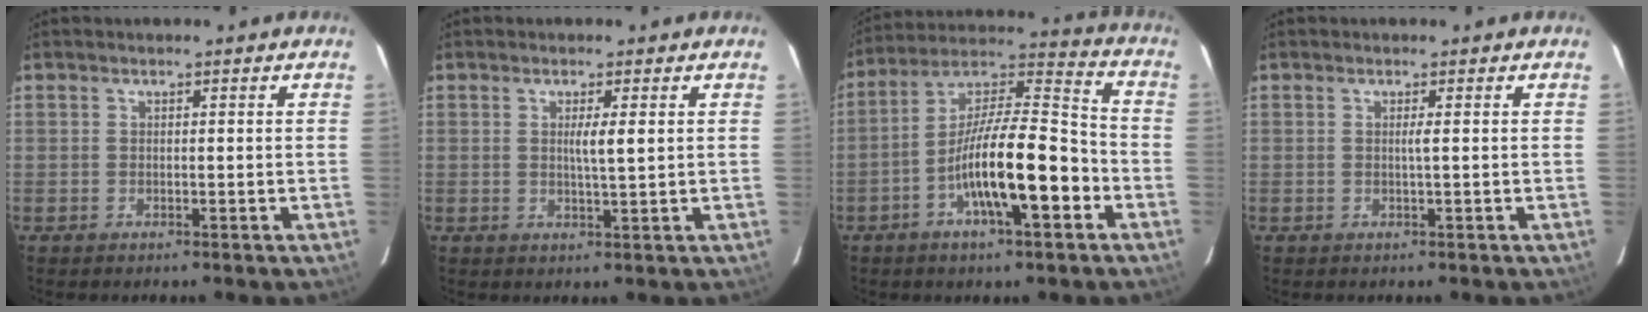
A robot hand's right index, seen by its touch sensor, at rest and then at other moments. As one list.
[{"total": 2.7, "force": [0.6, -0.1, 2.7], "torque": [-0.051, -0.004, 0.009]}, {"total": 16.0, "force": [-5.6, 2.8, 14.7], "torque": [-0.265, 0.010, -0.096]}, {"total": 0.8, "force": [0.1, -0.3, 0.7], "torque": [-0.014, 0.000, 0.000]}]